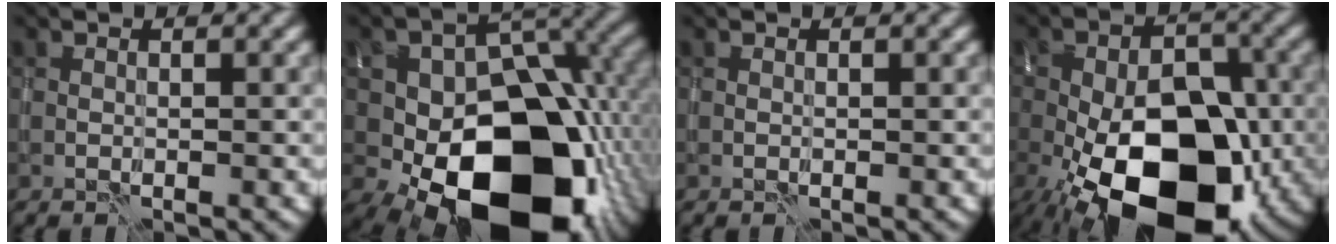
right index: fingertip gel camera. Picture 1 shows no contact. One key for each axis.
{"total": 18.8, "fx": -4.7, "fy": 12.3, "fz": 13.4, "tx": -0.199, "ty": -0.027, "tz": -0.051}
{"total": 0.0}
{"total": 17.7, "fx": -6.5, "fy": 9.7, "fz": 13.3, "tx": -0.219, "ty": -0.027, "tz": -0.103}